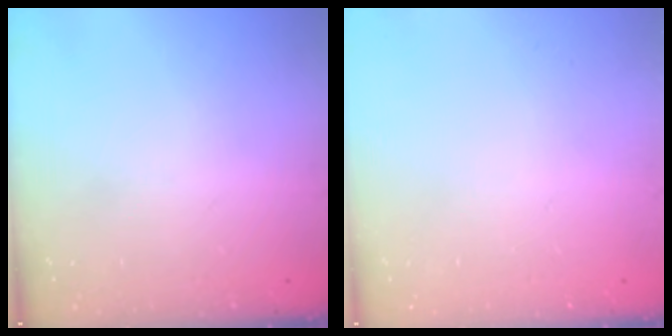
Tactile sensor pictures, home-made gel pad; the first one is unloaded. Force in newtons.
{"total": 0.0}